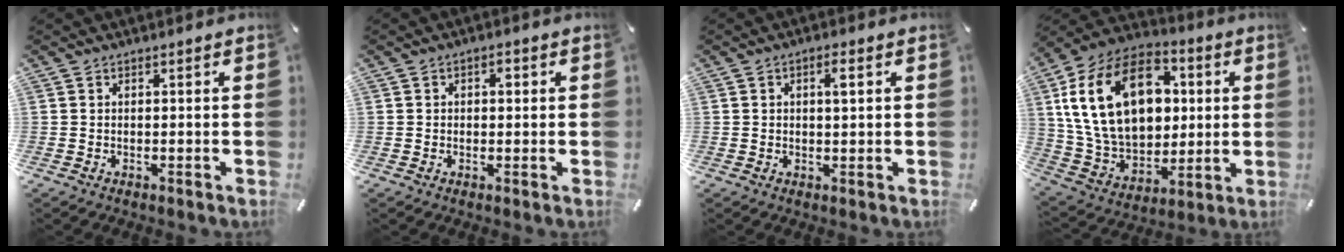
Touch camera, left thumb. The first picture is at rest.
{"total": 2.0, "force": [0.2, 1.5, 1.2], "torque": [-0.010, 0.002, -0.003]}
{"total": 2.8, "force": [0.9, 1.2, 2.3], "torque": [-0.034, 0.000, 0.010]}
{"total": 25.2, "force": [5.5, 17.8, 17.0], "torque": [-0.328, -0.002, 0.105]}